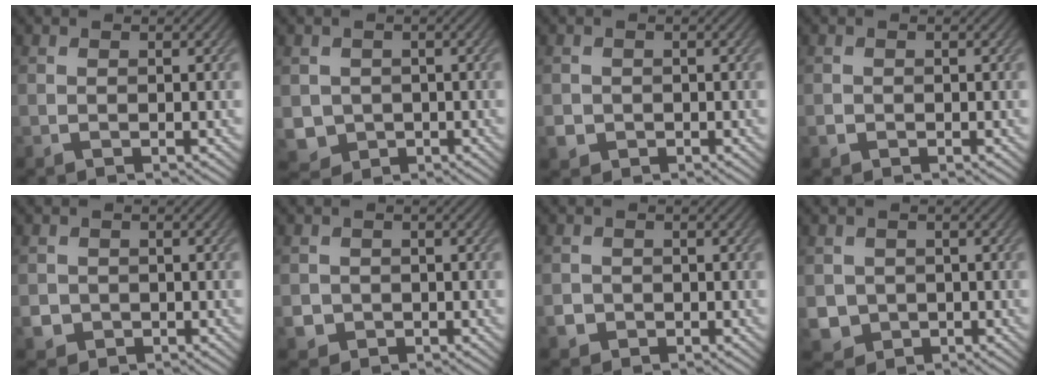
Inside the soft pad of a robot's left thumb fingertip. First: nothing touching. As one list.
[{"total": 3.3, "force": [-0.3, 3.2, 0.9], "torque": [-0.035, -0.016, -0.008]}, {"total": 1.8, "force": [-0.6, 1.7, 0.4], "torque": [-0.008, -0.008, -0.013]}, {"total": 0.7, "force": [-0.3, 0.6, 0.1], "torque": [-0.003, -0.004, -0.008]}, {"total": 2.4, "force": [-0.7, 2.2, 0.5], "torque": [-0.012, -0.009, -0.013]}, {"total": 2.3, "force": [-0.7, 2.1, 0.5], "torque": [-0.010, -0.009, -0.012]}, {"total": 1.7, "force": [-0.7, 1.6, 0.4], "torque": [-0.005, -0.005, -0.015]}, {"total": 3.2, "force": [-0.3, 3.1, 0.8], "torque": [-0.030, -0.015, -0.009]}]